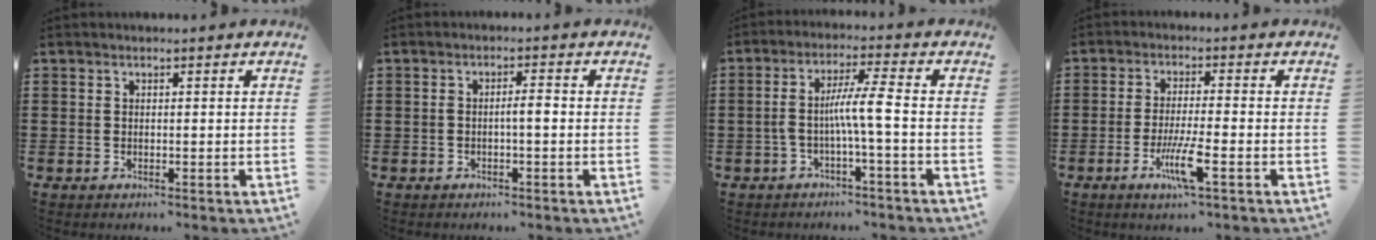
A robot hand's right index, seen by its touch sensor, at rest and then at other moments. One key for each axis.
{"total": 2.2, "fx": -0.5, "fy": 0.3, "fz": 2.1, "tx": -0.039, "ty": 0.002, "tz": -0.010}
{"total": 6.2, "fx": -1.5, "fy": 0.0, "fz": 6.0, "tx": -0.109, "ty": 0.003, "tz": -0.033}
{"total": 6.4, "fx": -2.9, "fy": 0.7, "fz": 5.7, "tx": -0.118, "ty": -0.016, "tz": -0.055}